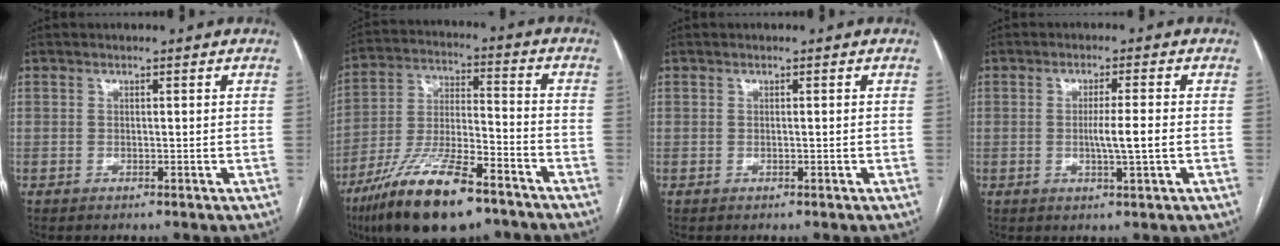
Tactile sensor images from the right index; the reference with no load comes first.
{"total": 17.5, "force": [-11.8, 4.3, 12.2], "torque": [-0.244, -0.016, -0.212]}
{"total": 0.0}
{"total": 4.3, "force": [-0.5, -0.3, 4.2], "torque": [-0.073, -0.004, -0.009]}